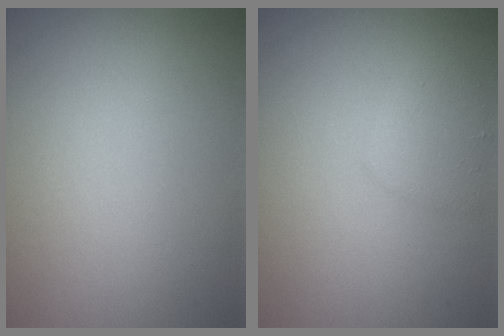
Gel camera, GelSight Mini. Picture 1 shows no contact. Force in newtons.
{"total": 1.7, "press": 1.7, "slide": 0.0}